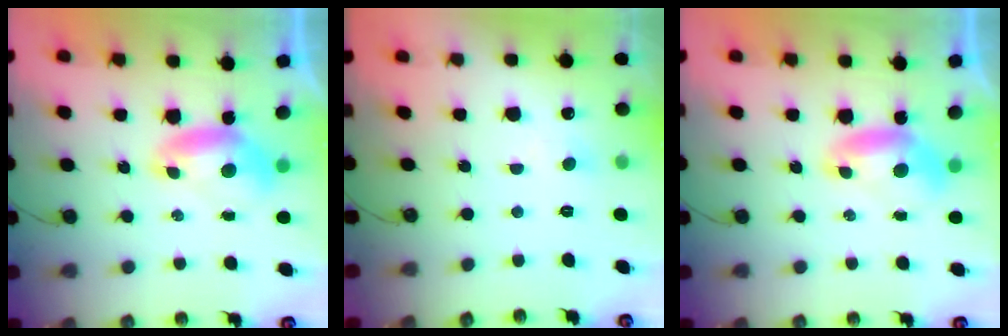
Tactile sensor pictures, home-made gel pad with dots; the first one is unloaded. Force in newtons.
{"total": 1.2, "press": 1.0, "slide": 0.7}
{"total": 0.0}